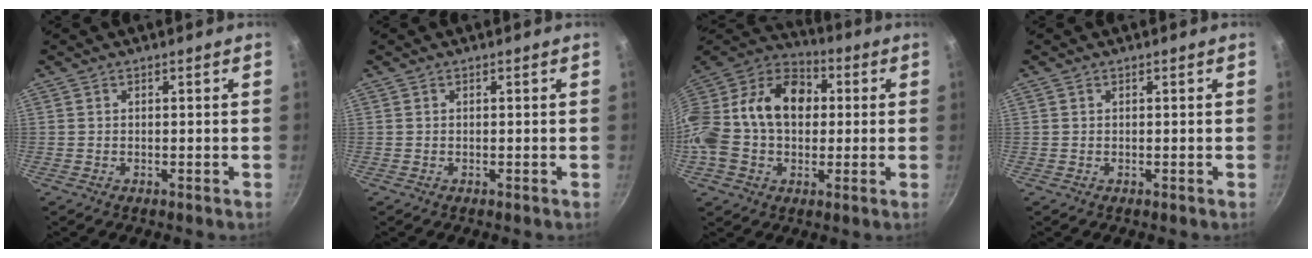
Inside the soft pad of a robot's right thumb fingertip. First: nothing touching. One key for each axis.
{"total": 0.0}
{"total": 23.1, "fx": 1.3, "fy": 17.0, "fz": 15.6, "tx": -0.279, "ty": 0.055, "tz": 0.005}
{"total": 0.0}